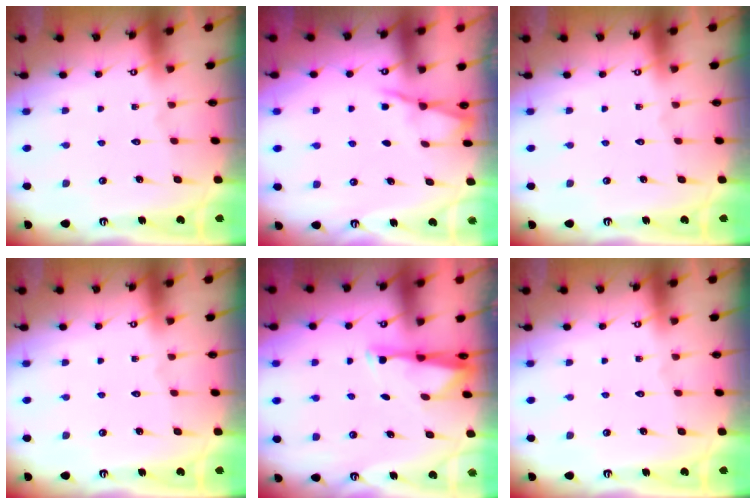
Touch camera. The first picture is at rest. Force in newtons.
{"total": 2.8, "press": 2.8, "slide": 0.5}
{"total": 0.0}
{"total": 0.0}
{"total": 2.9, "press": 2.9, "slide": 0.6}
{"total": 0.0}